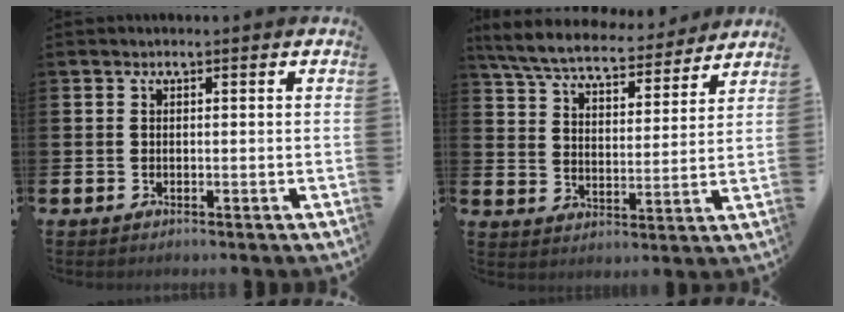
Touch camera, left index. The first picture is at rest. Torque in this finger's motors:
{"motor_torque": [1.07, -1.07, 0.46, 0.21]}